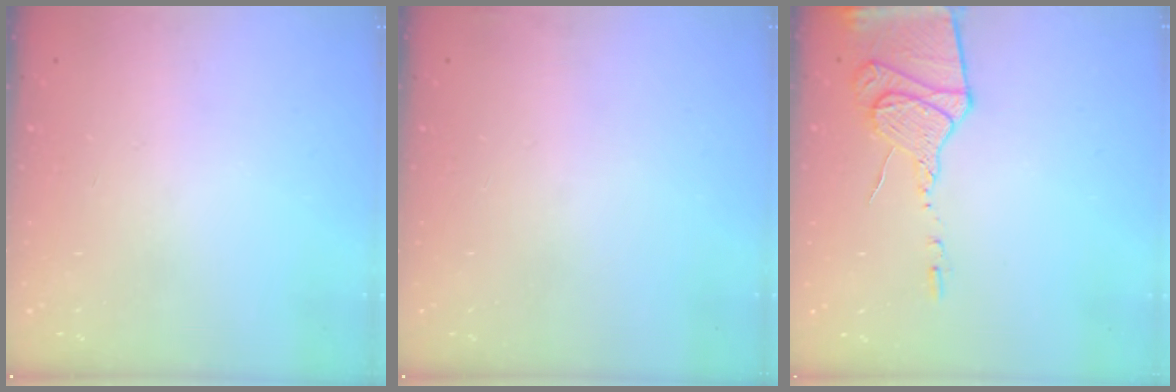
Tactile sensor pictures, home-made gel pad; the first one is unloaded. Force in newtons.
{"total": 2.9, "press": 2.4, "slide": 1.6}
{"total": 13.7, "press": 13.7, "slide": 1.2}